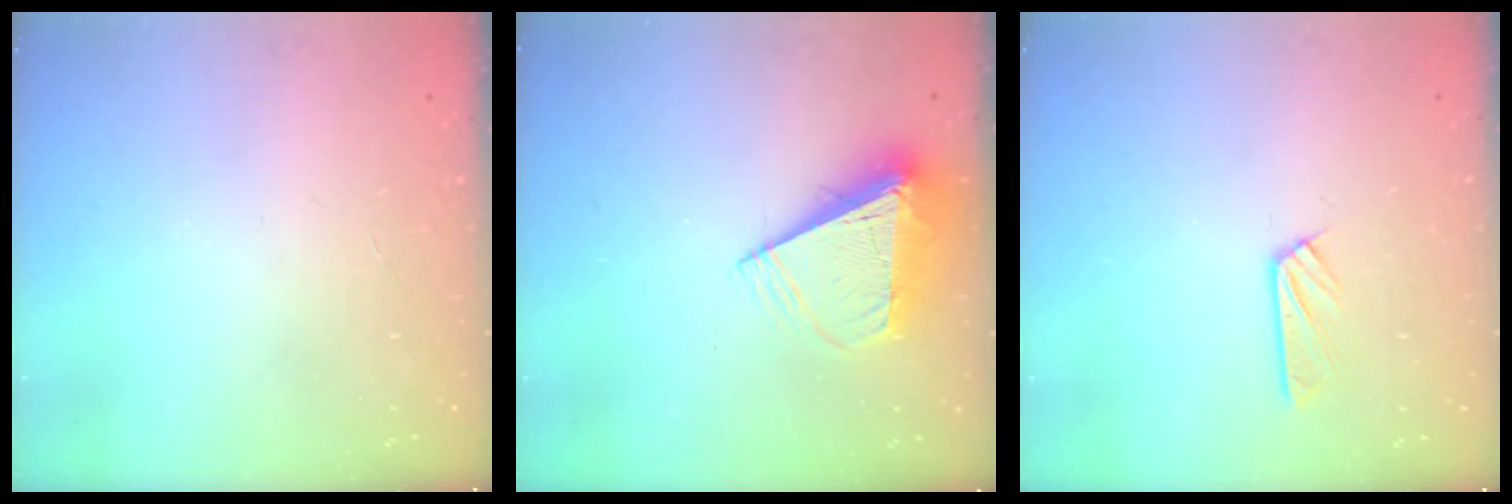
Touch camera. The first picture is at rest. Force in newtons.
{"total": 10.1, "press": 10.1, "slide": 0.5}
{"total": 4.6, "press": 4.6, "slide": 0.2}